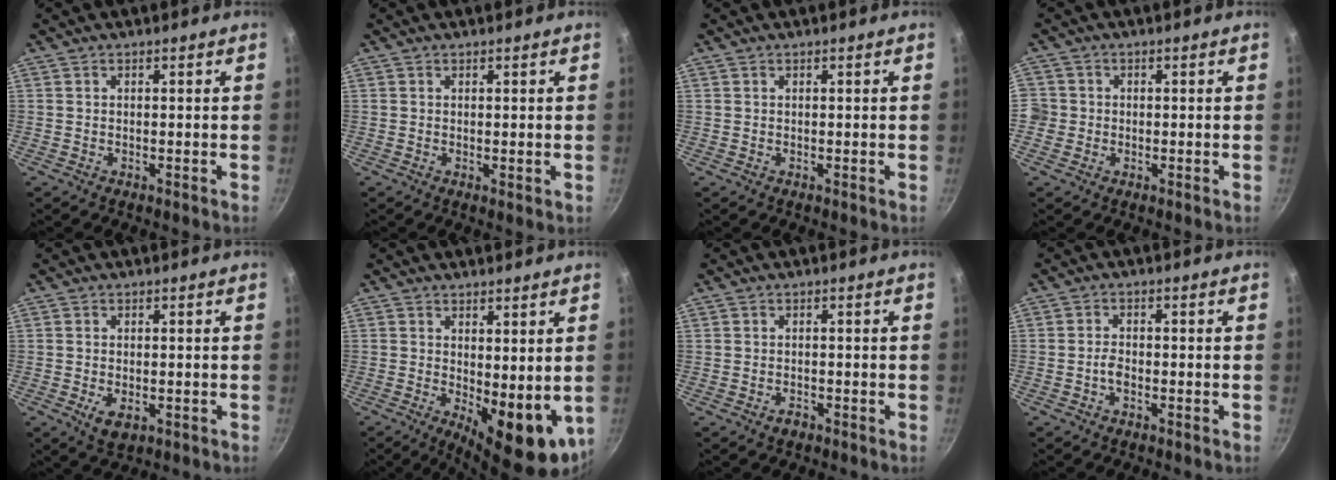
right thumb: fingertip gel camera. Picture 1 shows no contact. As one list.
[{"total": 0.7, "force": [0.3, 0.3, 0.5], "torque": [-0.006, -0.008, 0.002]}, {"total": 0.0}, {"total": 3.6, "force": [-0.8, 3.4, 0.7], "torque": [0.002, 0.012, -0.017]}, {"total": 4.0, "force": [-1.1, 2.4, 3.0], "torque": [-0.046, -0.008, -0.013]}, {"total": 11.4, "force": [-0.2, 4.9, 10.2], "torque": [-0.111, -0.016, 0.011]}, {"total": 1.5, "force": [-0.9, 1.0, 0.7], "torque": [-0.007, 0.008, -0.014]}, {"total": 2.0, "force": [-0.9, 1.3, 1.3], "torque": [-0.019, 0.014, -0.018]}]